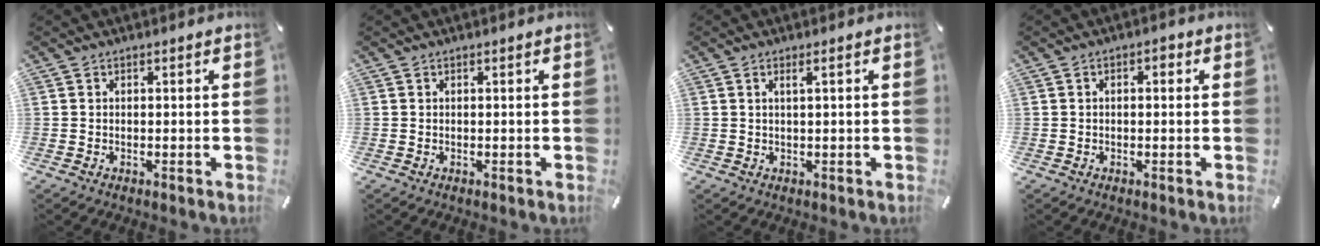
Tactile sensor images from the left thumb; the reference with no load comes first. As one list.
[{"total": 0.0}, {"total": 1.8, "force": [0.4, 0.1, 1.7], "torque": [-0.034, -0.002, 0.007]}, {"total": 1.6, "force": [-0.1, 1.0, 1.2], "torque": [-0.017, 0.005, -0.005]}]